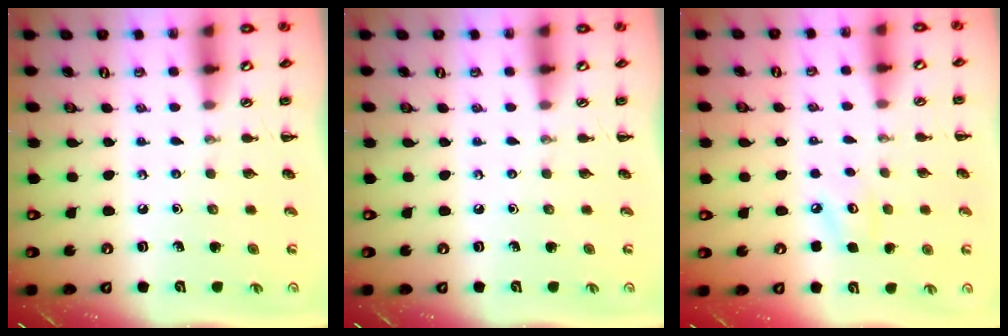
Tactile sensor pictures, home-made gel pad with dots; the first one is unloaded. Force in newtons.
{"total": 0.0}
{"total": 4.1, "press": 4.1, "slide": 0.6}